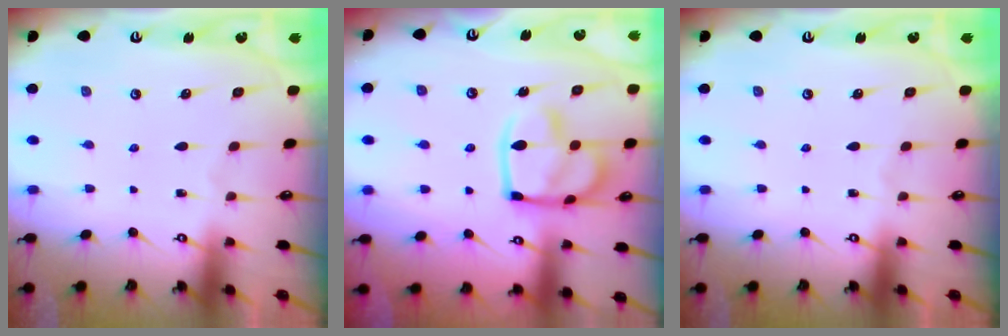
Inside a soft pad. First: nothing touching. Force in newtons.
{"total": 14.9, "press": 14.8, "slide": 1.6}
{"total": 0.0}